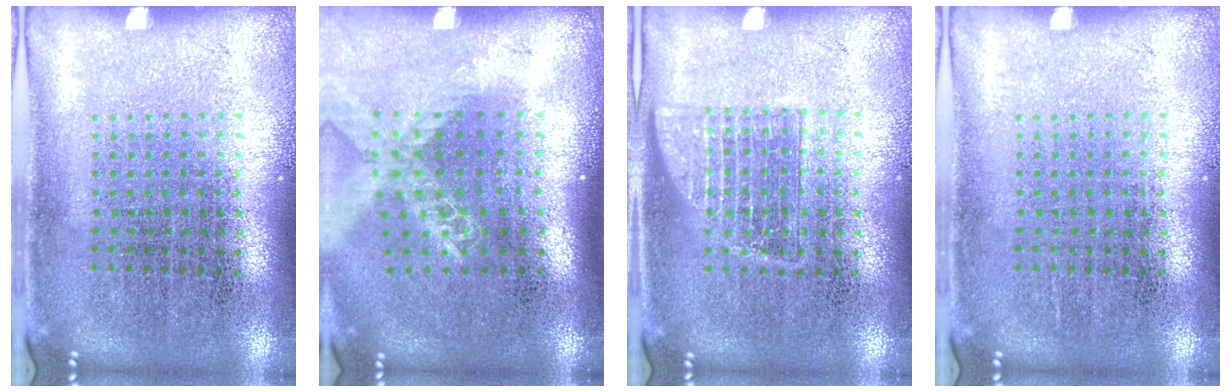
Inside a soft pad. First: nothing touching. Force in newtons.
{"total": 1.6, "press": 1.4, "slide": 0.8}
{"total": 1.0, "press": 1.0, "slide": 0.3}
{"total": 0.0}